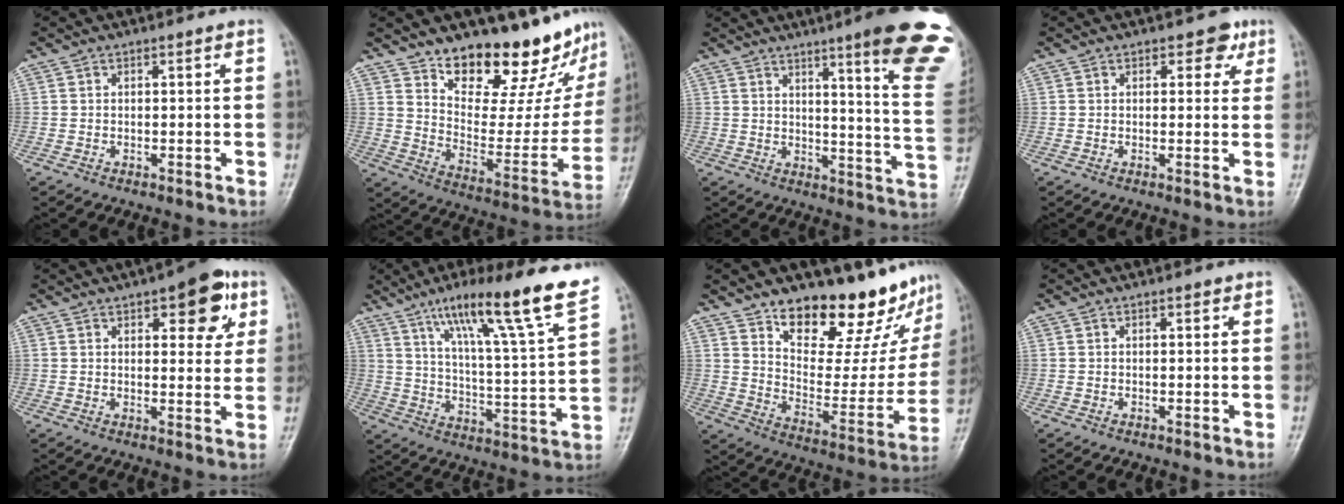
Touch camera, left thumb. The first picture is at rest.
{"total": 22.2, "force": [17.8, 8.0, 10.7], "torque": [-0.103, -0.120, 0.259]}
{"total": 20.5, "force": [12.8, 1.9, 15.9], "torque": [-0.178, -0.073, 0.156]}
{"total": 3.8, "force": [1.9, 2.5, 2.1], "torque": [0.003, -0.005, 0.019]}
{"total": 9.6, "force": [4.3, 4.3, 7.5], "torque": [-0.056, -0.009, 0.048]}
{"total": 21.1, "force": [13.8, 1.3, 15.9], "torque": [-0.226, -0.051, 0.217]}
{"total": 23.3, "force": [17.8, 8.7, 12.3], "torque": [-0.126, -0.117, 0.259]}
{"total": 1.1, "force": [0.6, 0.6, 0.7], "torque": [-0.002, -0.001, 0.006]}